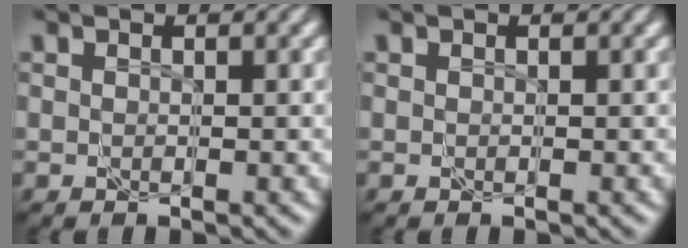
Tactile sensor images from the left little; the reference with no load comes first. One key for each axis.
{"total": 0.0}